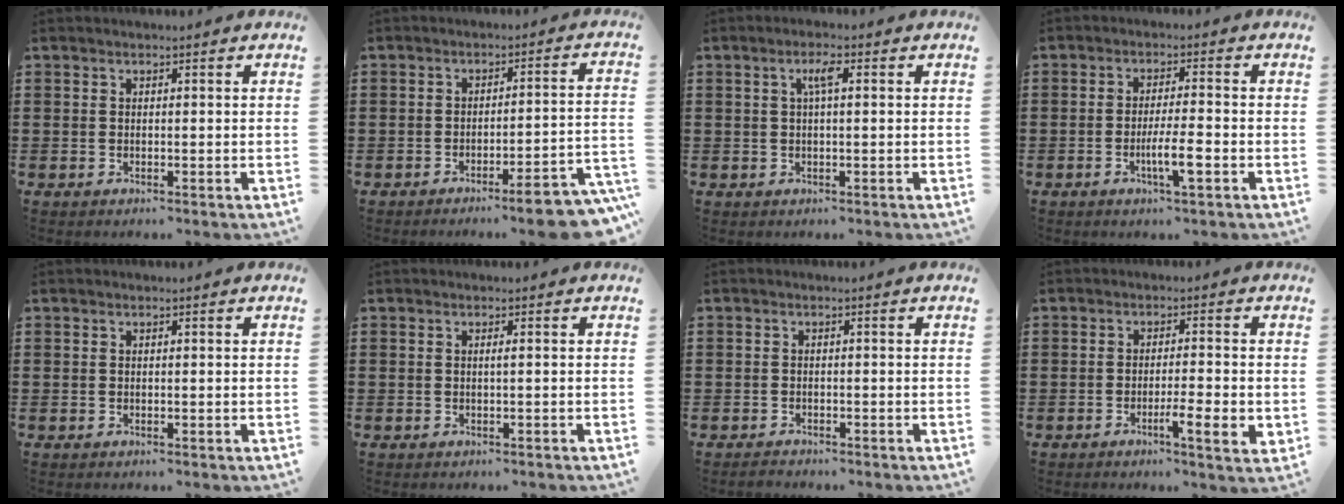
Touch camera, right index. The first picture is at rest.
{"total": 6.2, "force": [-5.3, 0.2, 3.1], "torque": [-0.047, -0.005, -0.097]}
{"total": 2.8, "force": [0.7, 0.6, 2.6], "torque": [-0.054, 0.008, 0.009]}
{"total": 5.2, "force": [-2.0, 0.5, 4.7], "torque": [-0.086, -0.008, -0.036]}
{"total": 0.0}
{"total": 0.7, "force": [0.0, -0.3, 0.6], "torque": [-0.013, -0.002, -0.001]}
{"total": 1.2, "force": [-1.1, 0.4, -0.1], "torque": [-0.002, 0.005, -0.025]}
{"total": 5.2, "force": [-2.0, 0.4, 4.8], "torque": [-0.075, -0.011, -0.030]}